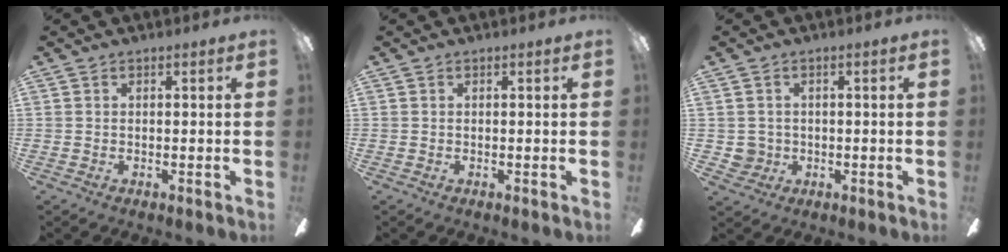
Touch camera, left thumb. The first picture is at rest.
{"total": 0.0}
{"total": 3.8, "force": [0.2, 3.8, 0.3], "torque": [-0.006, 0.007, 0.005]}